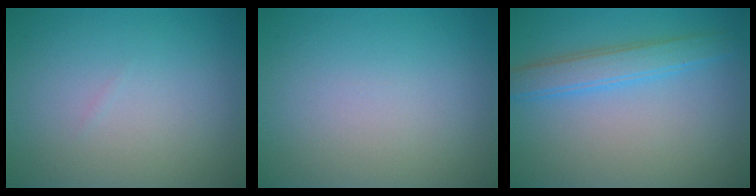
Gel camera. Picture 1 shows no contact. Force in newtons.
{"total": 0.0}
{"total": 2.4, "press": 2.4, "slide": 0.2}